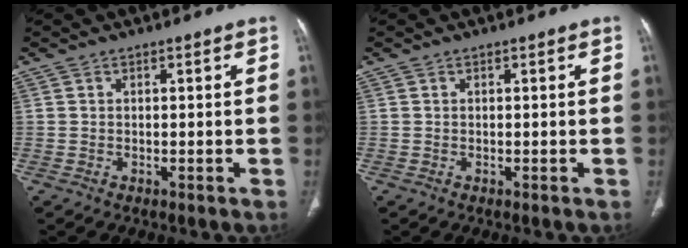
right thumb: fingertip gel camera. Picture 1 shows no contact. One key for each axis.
{"total": 0.0}